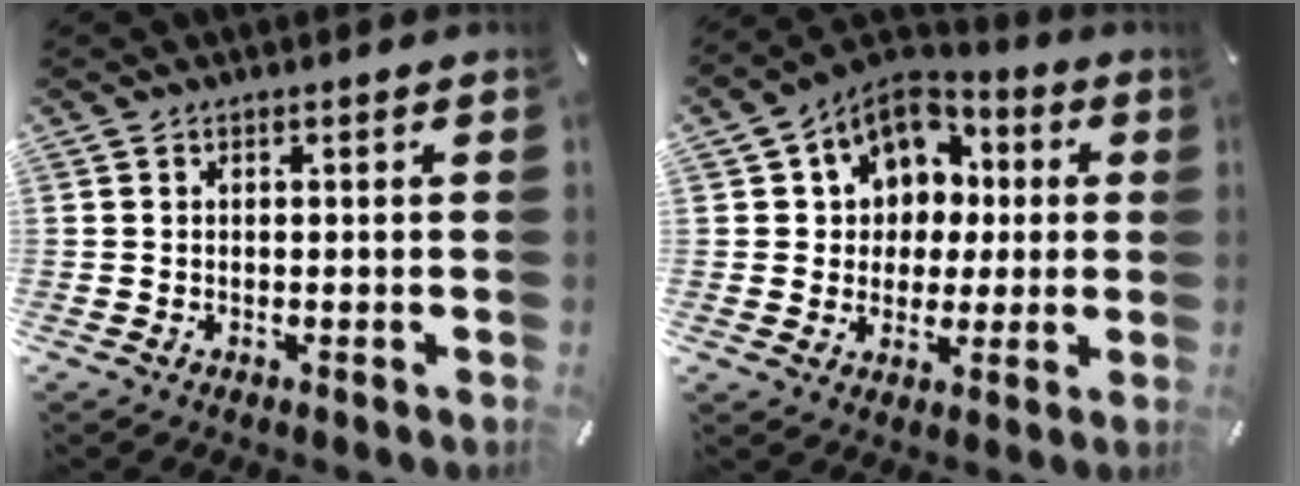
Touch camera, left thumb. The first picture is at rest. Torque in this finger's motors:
{"motor_torque": [0.60, 1.94, 1.00, 0.47, 0.11]}